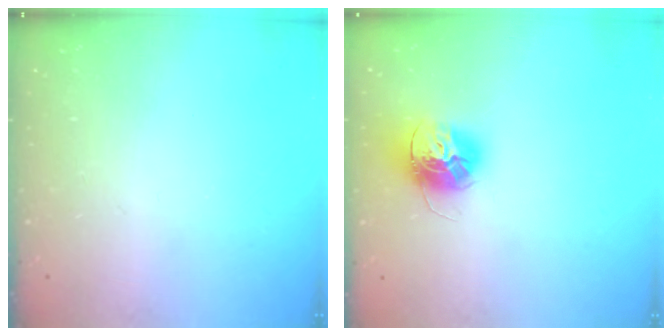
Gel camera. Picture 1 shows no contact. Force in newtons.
{"total": 13.4, "press": 13.4, "slide": 1.2}